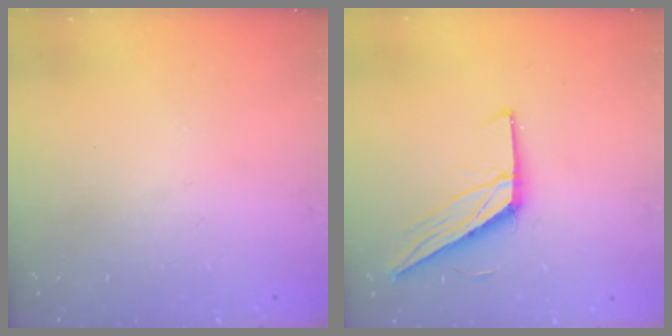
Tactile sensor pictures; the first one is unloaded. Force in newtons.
{"total": 11.5, "press": 11.5, "slide": 0.2}